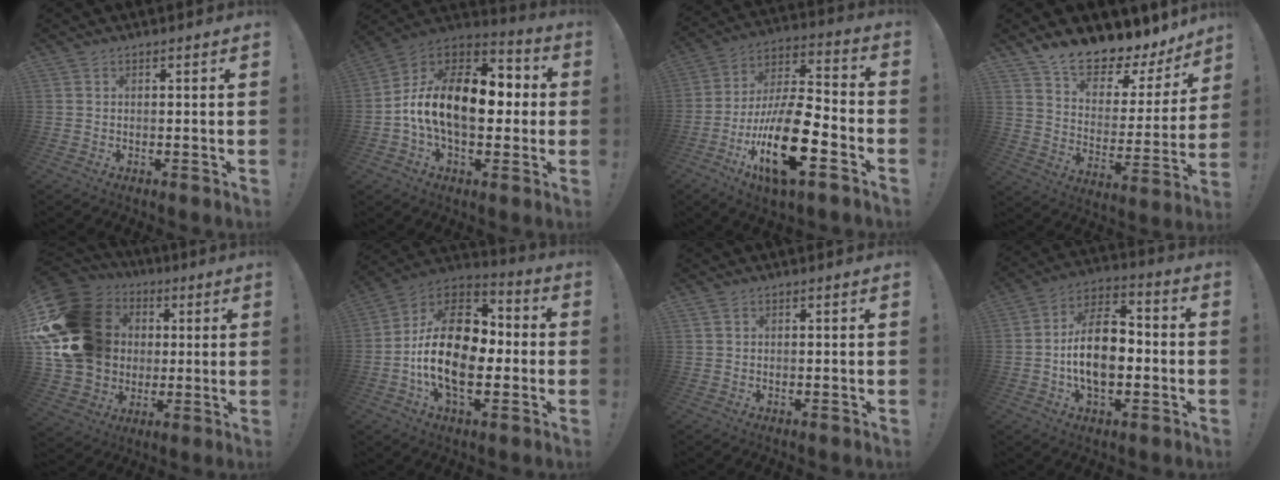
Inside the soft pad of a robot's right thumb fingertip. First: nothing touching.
{"total": 19.4, "force": [-0.7, 11.6, 15.6], "torque": [-0.273, 0.014, -0.008]}
{"total": 22.0, "force": [-9.1, 8.4, 18.1], "torque": [-0.341, 0.049, -0.145]}
{"total": 12.1, "force": [10.8, 3.4, 4.3], "torque": [-0.072, -0.103, 0.186]}
{"total": 24.6, "force": [3.7, 20.2, 13.4], "torque": [-0.233, -0.010, 0.114]}
{"total": 23.0, "force": [-2.6, 14.0, 18.0], "torque": [-0.320, 0.017, -0.037]}
{"total": 0.8, "force": [0.4, 0.5, 0.3], "torque": [-0.010, 0.004, 0.009]}
{"total": 15.7, "force": [-2.6, 9.5, 12.2], "torque": [-0.224, 0.016, -0.050]}